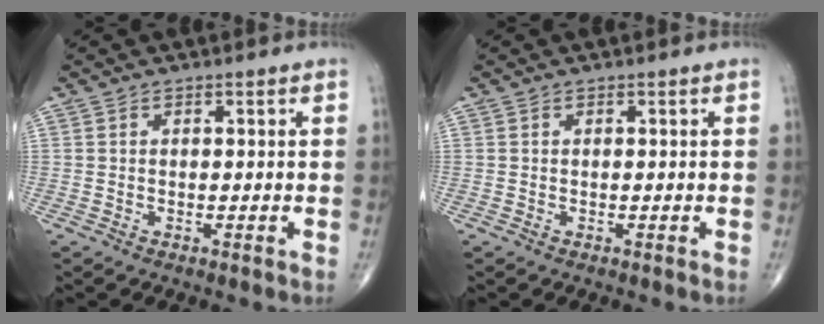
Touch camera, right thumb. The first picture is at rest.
{"total": 0.0}